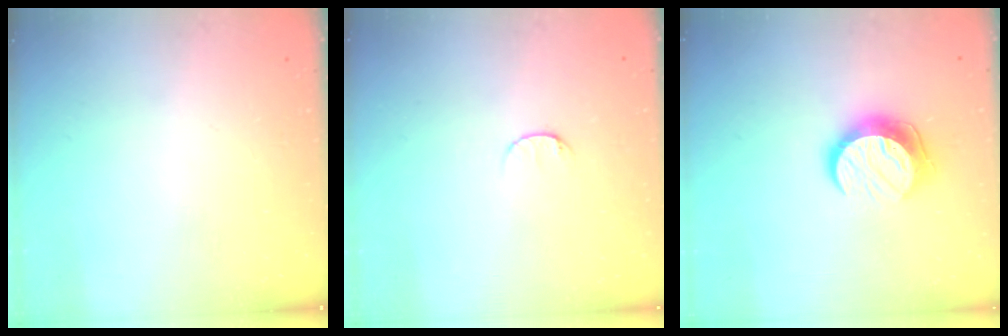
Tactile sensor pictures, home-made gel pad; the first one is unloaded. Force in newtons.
{"total": 5.3, "press": 5.3, "slide": 0.6}
{"total": 10.7, "press": 10.7, "slide": 0.8}